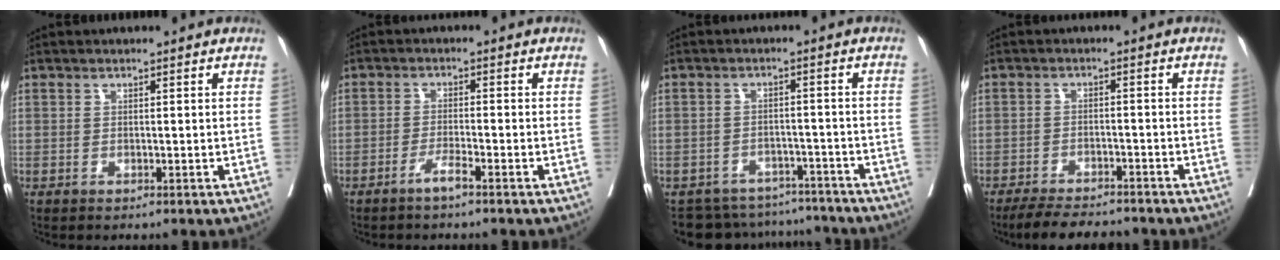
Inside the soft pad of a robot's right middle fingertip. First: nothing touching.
{"total": 2.5, "force": [-1.8, -0.3, 1.6], "torque": [-0.032, -0.002, -0.036]}
{"total": 10.4, "force": [-9.7, 3.8, 0.3], "torque": [0.000, 0.021, -0.123]}
{"total": 7.7, "force": [-7.0, 1.9, 2.6], "torque": [-0.037, -0.010, -0.109]}